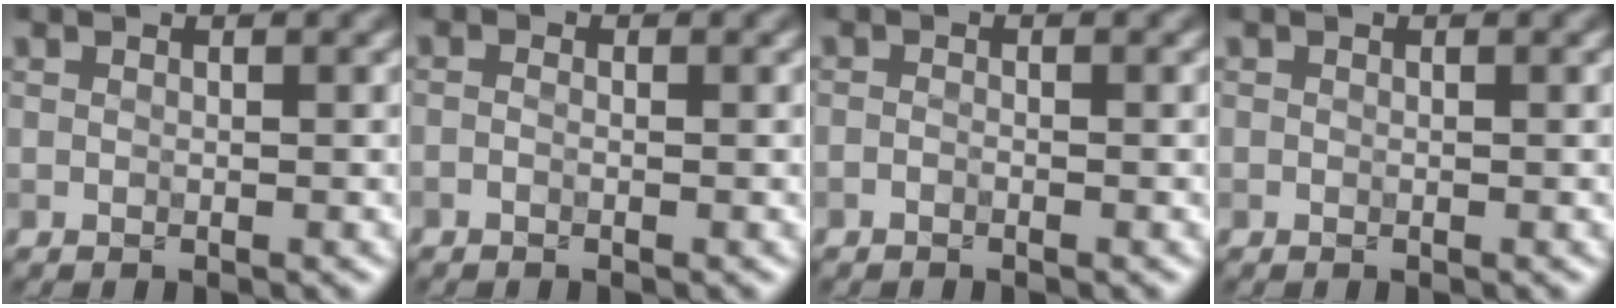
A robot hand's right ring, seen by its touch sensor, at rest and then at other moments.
{"total": 0.5, "force": [-0.3, 0.4, 0.3], "torque": [0.001, -0.001, -0.009]}
{"total": 0.5, "force": [-0.5, 0.1, 0.0], "torque": [0.002, 0.004, -0.005]}
{"total": 0.0}